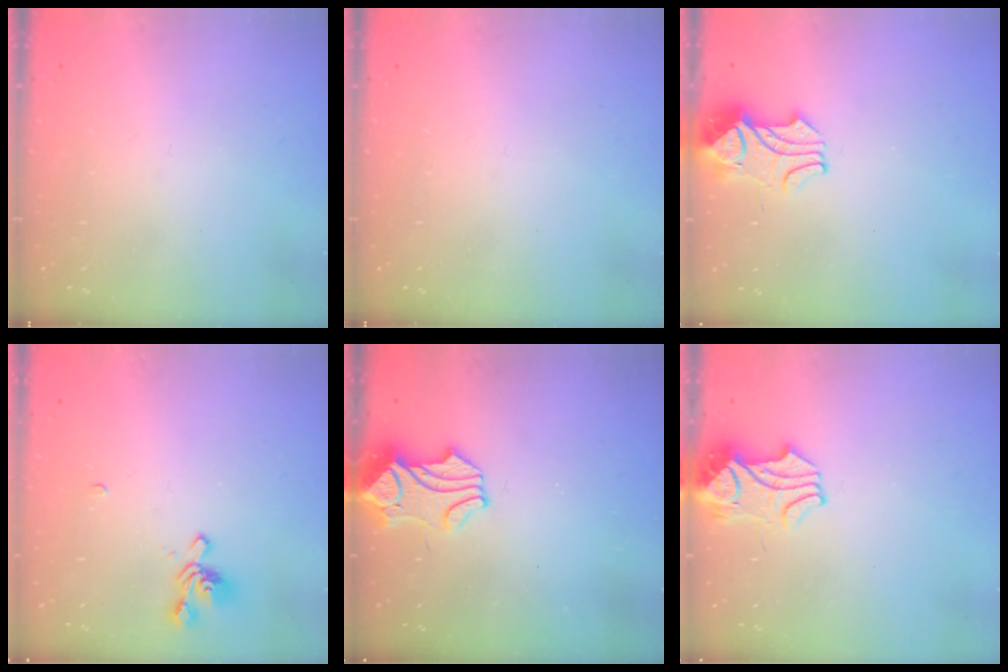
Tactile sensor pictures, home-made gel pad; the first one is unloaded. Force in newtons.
{"total": 0.0}
{"total": 2.2, "press": 2.0, "slide": 0.9}
{"total": 1.5, "press": 1.1, "slide": 1.0}
{"total": 1.7, "press": 1.2, "slide": 1.1}
{"total": 3.4, "press": 3.3, "slide": 0.8}